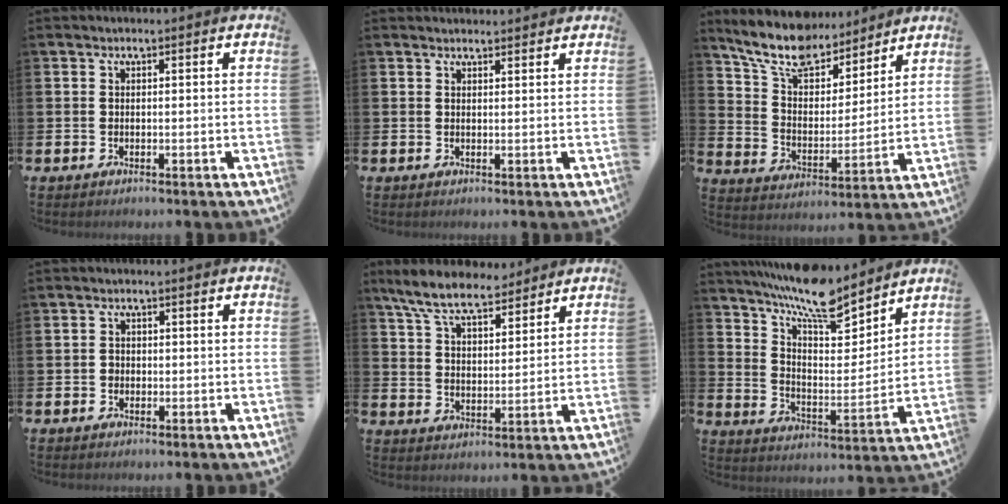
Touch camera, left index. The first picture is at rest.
{"total": 1.7, "force": [1.7, 0.2, 0.0], "torque": [0.008, -0.009, 0.029]}
{"total": 10.9, "force": [9.8, 3.7, 3.1], "torque": [-0.098, -0.061, 0.175]}
{"total": 1.1, "force": [-0.1, 1.1, 0.3], "torque": [0.002, 0.003, -0.007]}
{"total": 8.3, "force": [7.5, 2.0, 2.9], "torque": [-0.088, -0.026, 0.138]}
{"total": 10.5, "force": [9.6, 2.2, 3.8], "torque": [-0.098, -0.062, 0.172]}